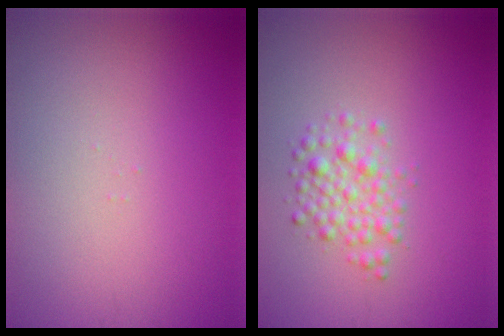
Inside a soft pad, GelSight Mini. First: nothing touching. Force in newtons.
{"total": 2.6, "press": 2.6, "slide": 0.1}